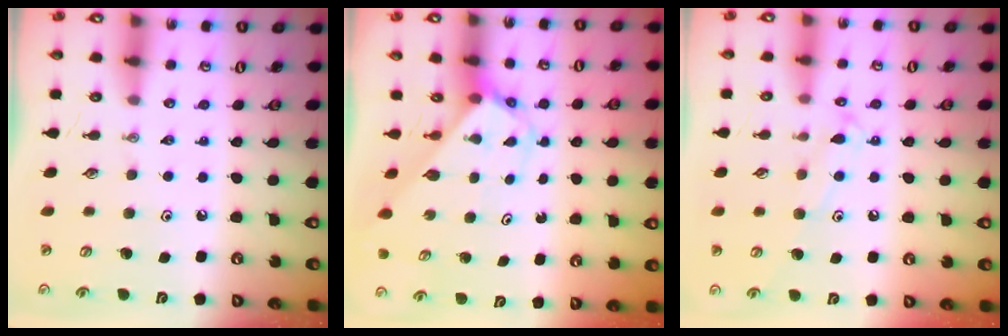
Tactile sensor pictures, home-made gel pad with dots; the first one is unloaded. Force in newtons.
{"total": 2.8, "press": 2.8, "slide": 0.2}
{"total": 10.0, "press": 10.0, "slide": 0.7}